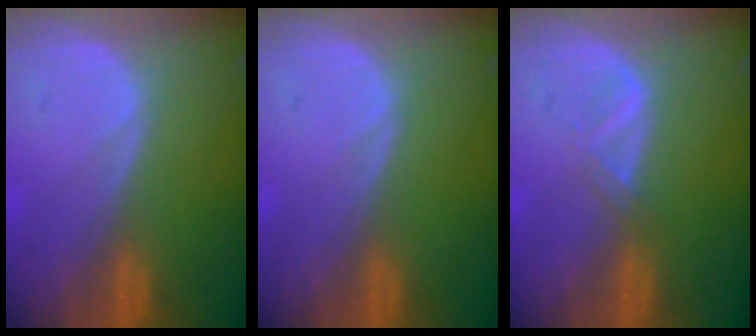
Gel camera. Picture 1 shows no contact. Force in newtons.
{"total": 0.0}
{"total": 1.8, "press": 1.7, "slide": 0.3}